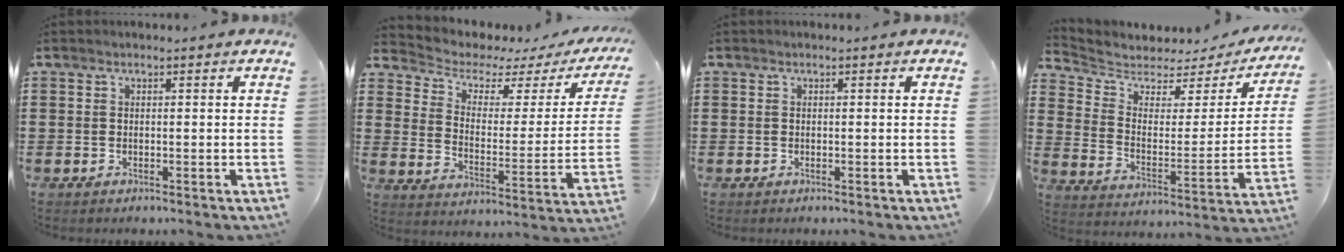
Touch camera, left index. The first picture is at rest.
{"total": 3.5, "force": [2.7, 1.7, 1.4], "torque": [-0.049, -0.021, 0.038]}
{"total": 0.0}
{"total": 4.4, "force": [3.8, 2.0, 1.0], "torque": [-0.050, -0.027, 0.061]}